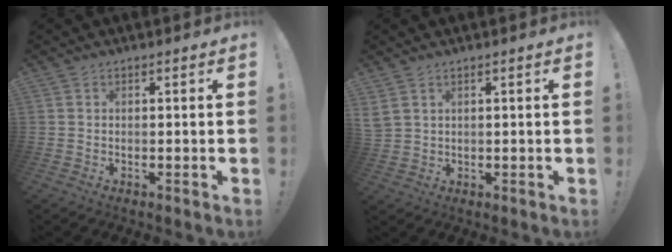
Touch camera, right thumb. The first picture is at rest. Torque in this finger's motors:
{"motor_torque": [0.01, 0.01, 0.36, 0.32, 0.01]}